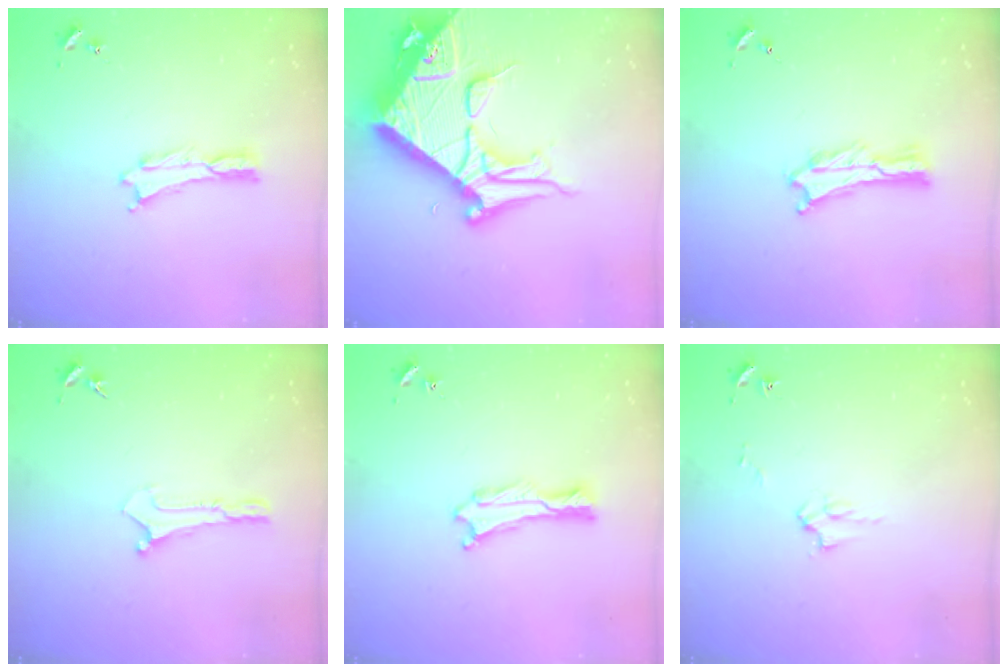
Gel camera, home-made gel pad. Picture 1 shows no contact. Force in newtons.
{"total": 15.4, "press": 15.3, "slide": 1.7}
{"total": 0.8, "press": 0.7, "slide": 0.2}
{"total": 0.0}
{"total": 0.8, "press": 0.7, "slide": 0.2}
{"total": 2.6, "press": 2.6, "slide": 0.3}